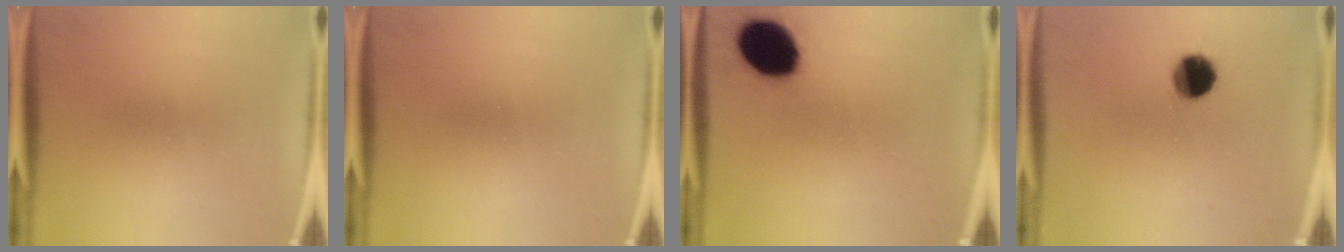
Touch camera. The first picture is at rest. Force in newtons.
{"total": 0.0}
{"total": 15.1}
{"total": 9.2}